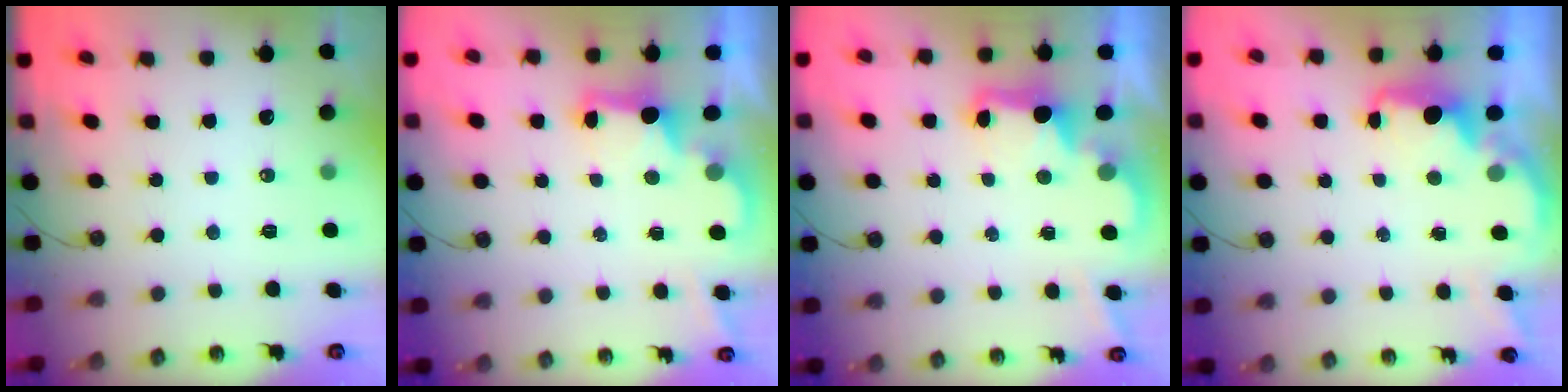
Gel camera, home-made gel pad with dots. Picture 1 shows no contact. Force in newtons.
{"total": 2.4, "press": 2.3, "slide": 0.7}
{"total": 3.0, "press": 2.9, "slide": 0.6}
{"total": 2.3, "press": 2.1, "slide": 0.8}